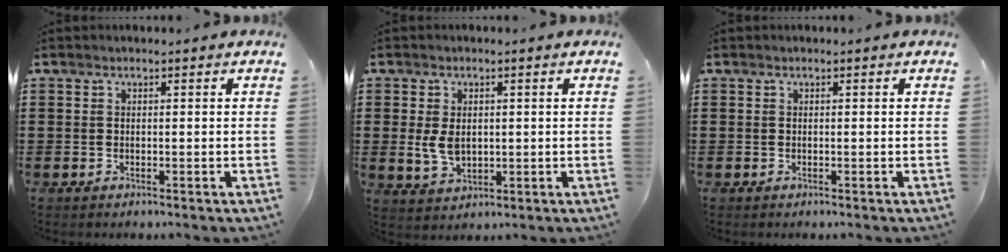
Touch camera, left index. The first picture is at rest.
{"total": 4.1, "force": [0.3, 2.8, 3.1], "torque": [-0.063, 0.002, 0.003]}
{"total": 0.0}